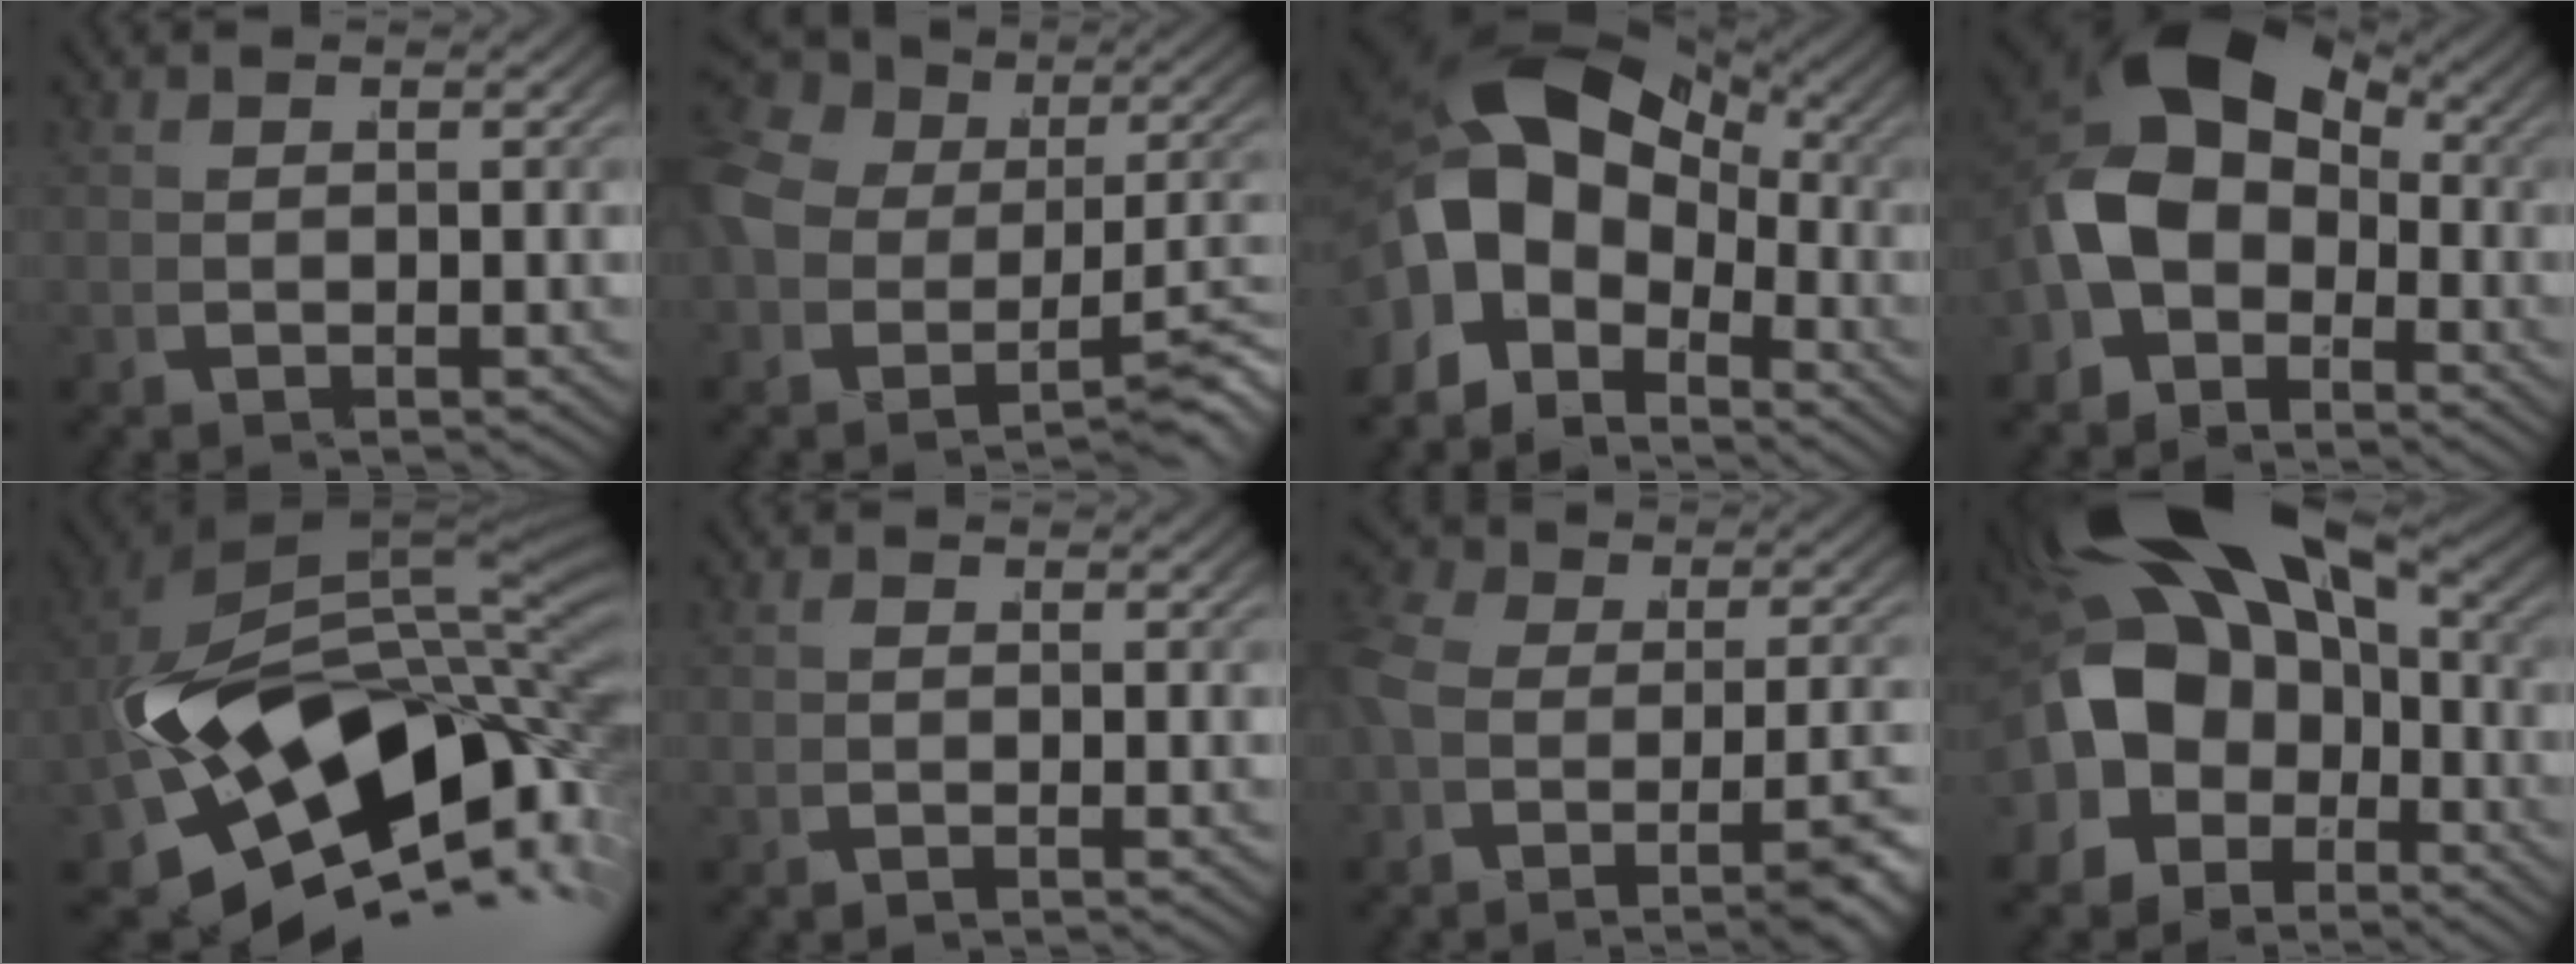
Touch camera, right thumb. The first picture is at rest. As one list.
[{"total": 8.6, "force": [-1.1, 6.6, 5.4], "torque": [-0.108, -0.002, -0.021]}, {"total": 14.0, "force": [-0.3, 9.4, 10.3], "torque": [-0.215, -0.026, -0.005]}, {"total": 11.5, "force": [-0.3, 8.2, 8.0], "torque": [-0.165, -0.018, -0.003]}, {"total": 23.5, "force": [-5.4, 13.3, 18.7], "torque": [-0.336, -0.075, -0.042]}, {"total": 0.8, "force": [-0.8, 0.0, 0.2], "torque": [-0.006, 0.000, -0.021]}, {"total": 6.3, "force": [-3.4, 3.2, 4.2], "torque": [-0.080, -0.007, -0.061]}, {"total": 14.2, "force": [-0.5, 9.8, 10.2], "torque": [-0.217, -0.030, 0.000]}]